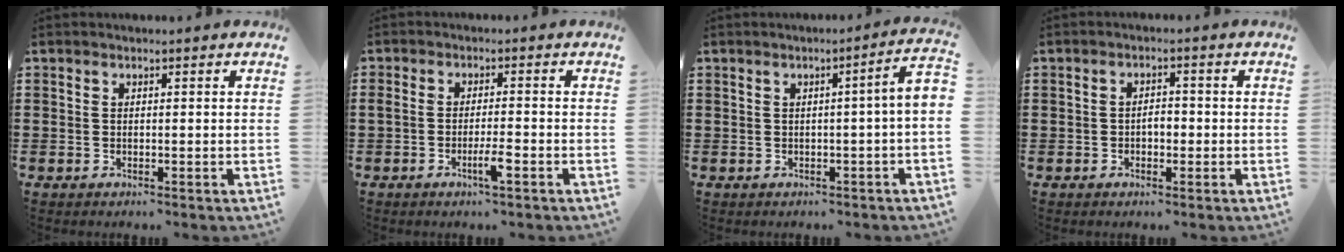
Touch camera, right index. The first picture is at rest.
{"total": 3.5, "force": [-1.7, 0.5, 3.0], "torque": [-0.059, -0.001, -0.033]}
{"total": 3.0, "force": [-0.5, -0.2, 3.0], "torque": [-0.051, -0.003, -0.011]}
{"total": 2.3, "force": [-0.6, 1.1, 1.9], "torque": [-0.037, 0.005, -0.013]}